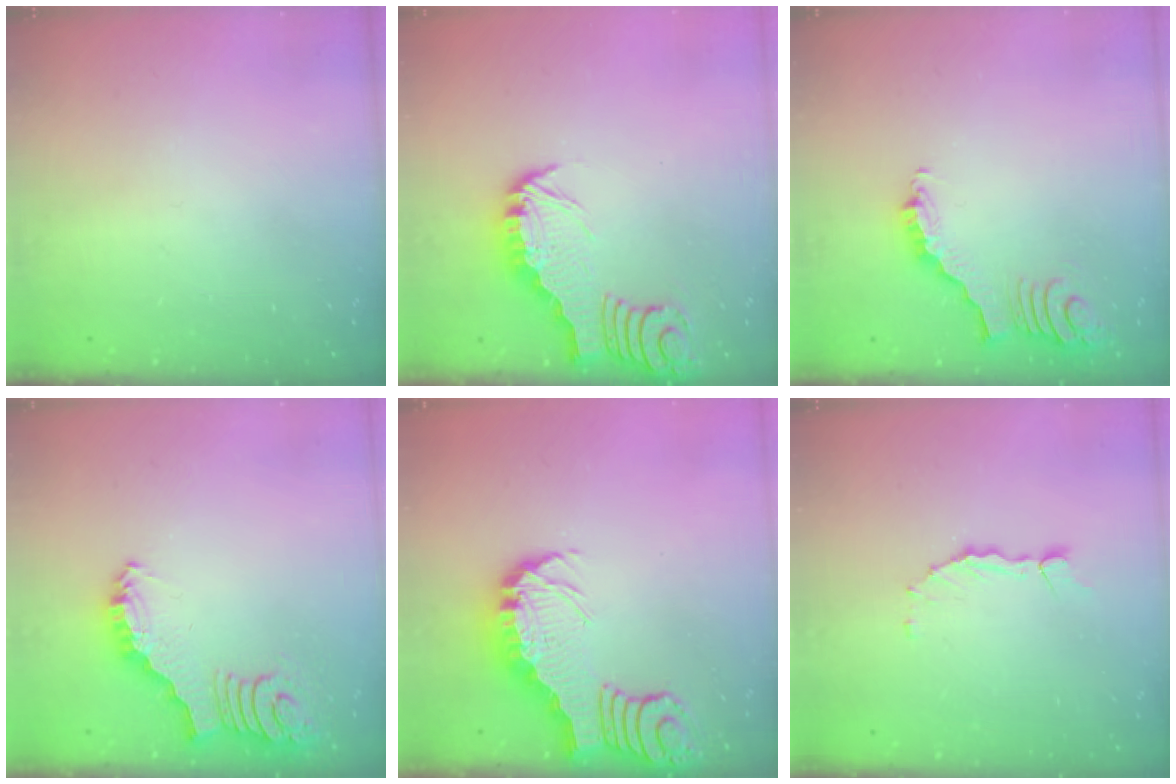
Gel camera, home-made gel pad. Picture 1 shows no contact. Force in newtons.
{"total": 3.0, "press": 2.9, "slide": 0.3}
{"total": 2.9, "press": 2.9, "slide": 0.6}
{"total": 2.6, "press": 2.6, "slide": 0.5}
{"total": 3.3, "press": 3.2, "slide": 0.5}
{"total": 1.6, "press": 1.5, "slide": 0.2}